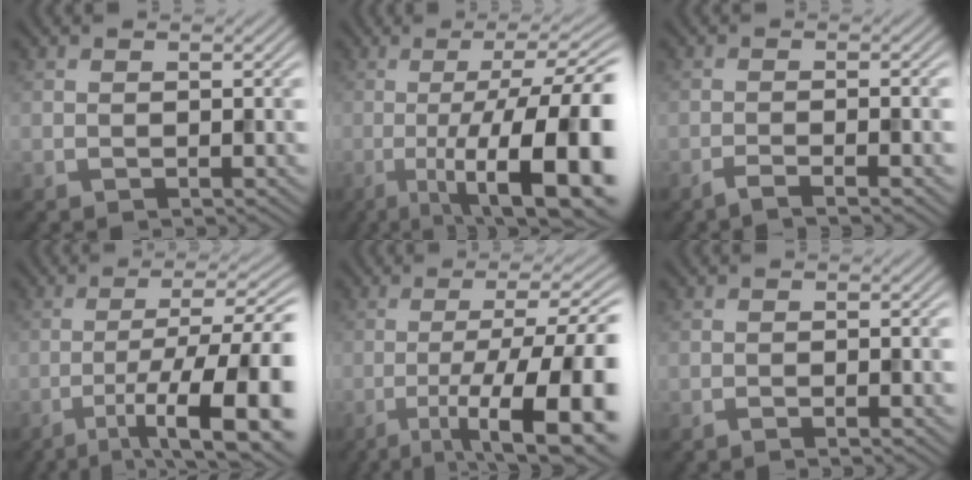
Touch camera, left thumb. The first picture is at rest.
{"total": 16.9, "force": [-4.5, 5.1, 15.5], "torque": [-0.216, -0.004, -0.061]}
{"total": 3.2, "force": [-1.9, 0.5, 2.5], "torque": [-0.033, 0.007, -0.047]}
{"total": 13.2, "force": [-5.5, 3.5, 11.5], "torque": [-0.182, -0.002, -0.079]}
{"total": 14.8, "force": [-5.6, 4.1, 13.1], "torque": [-0.194, 0.000, -0.080]}
{"total": 1.3, "force": [-0.7, 0.1, 1.2], "torque": [-0.019, 0.004, -0.015]}